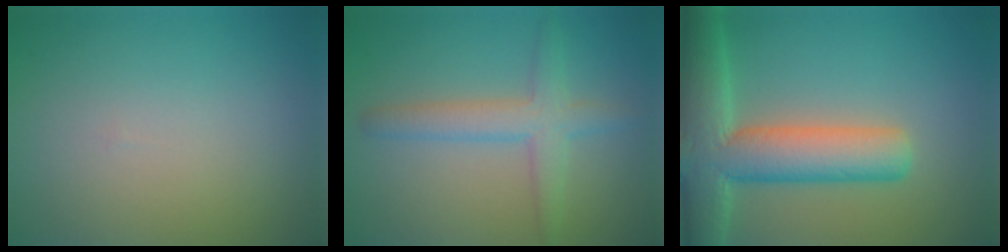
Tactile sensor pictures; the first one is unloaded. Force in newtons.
{"total": 3.5, "press": 3.5, "slide": 0.0}
{"total": 9.0, "press": 8.9, "slide": 0.5}